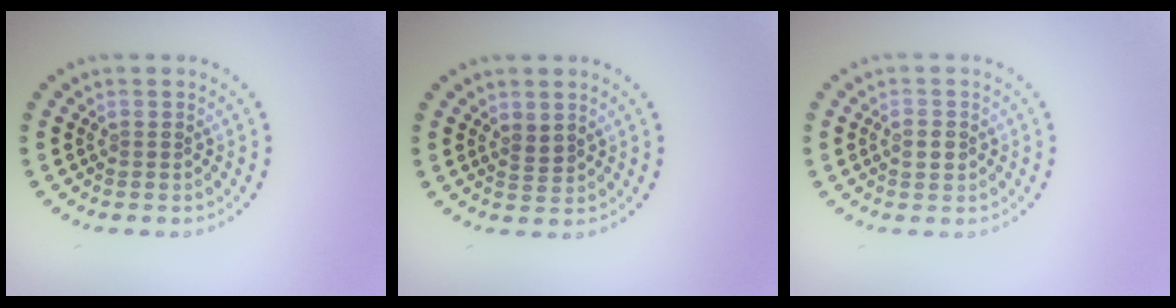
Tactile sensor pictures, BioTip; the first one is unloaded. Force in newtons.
{"total": 1.2, "press": 0.9, "slide": 0.8}
{"total": 1.4, "press": 1.4, "slide": 0.1}